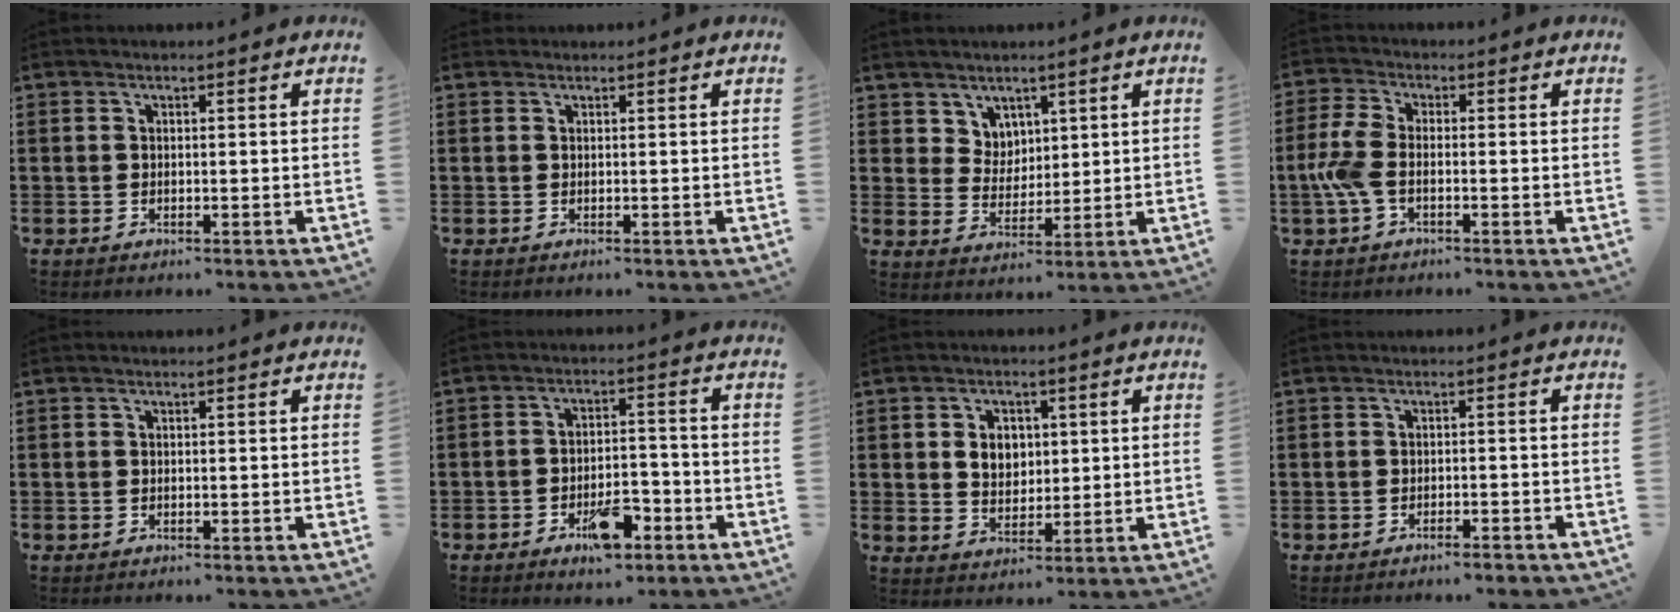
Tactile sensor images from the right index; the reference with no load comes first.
{"total": 0.0}
{"total": 4.6, "force": [3.1, 3.4, 0.3], "torque": [-0.025, 0.006, 0.059]}
{"total": 5.1, "force": [-1.4, 2.3, 4.3], "torque": [-0.109, -0.007, -0.033]}
{"total": 0.0}
{"total": 7.5, "force": [-4.0, 3.0, 5.6], "torque": [-0.087, 0.011, -0.063]}
{"total": 4.4, "force": [0.8, 3.5, 2.5], "torque": [-0.053, 0.010, 0.010]}
{"total": 1.6, "force": [-1.4, 0.0, 0.7], "torque": [-0.016, -0.004, -0.026]}